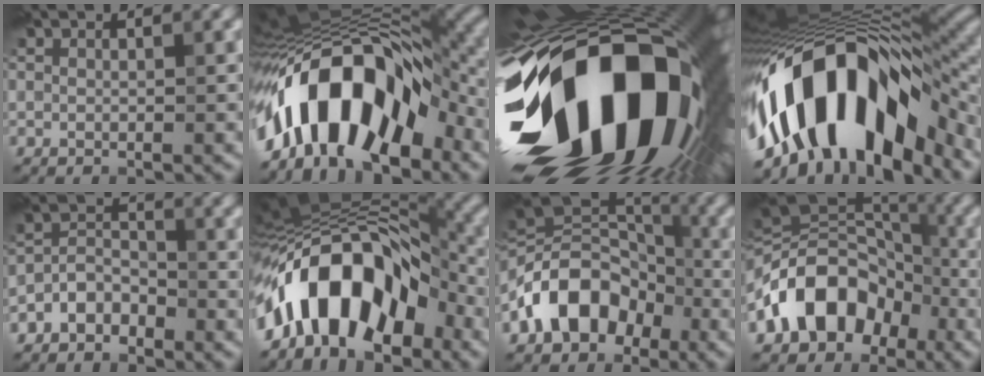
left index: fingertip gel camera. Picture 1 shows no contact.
{"total": 13.7, "force": [-6.2, 5.8, 10.8], "torque": [-0.171, 0.022, -0.108]}
{"total": 21.7, "force": [-6.5, 11.6, 17.1], "torque": [-0.301, -0.059, -0.102]}
{"total": 15.4, "force": [-5.3, 6.8, 12.7], "torque": [-0.207, 0.022, -0.097]}
{"total": 2.8, "force": [-2.3, 1.4, 0.7], "torque": [0.007, 0.015, -0.052]}
{"total": 12.5, "force": [-5.9, 5.9, 9.2], "torque": [-0.145, 0.022, -0.107]}
{"total": 9.3, "force": [-4.8, 6.2, 5.1], "torque": [-0.073, 0.011, -0.102]}
{"total": 10.4, "force": [-5.2, 7.0, 5.6], "torque": [-0.080, 0.021, -0.116]}